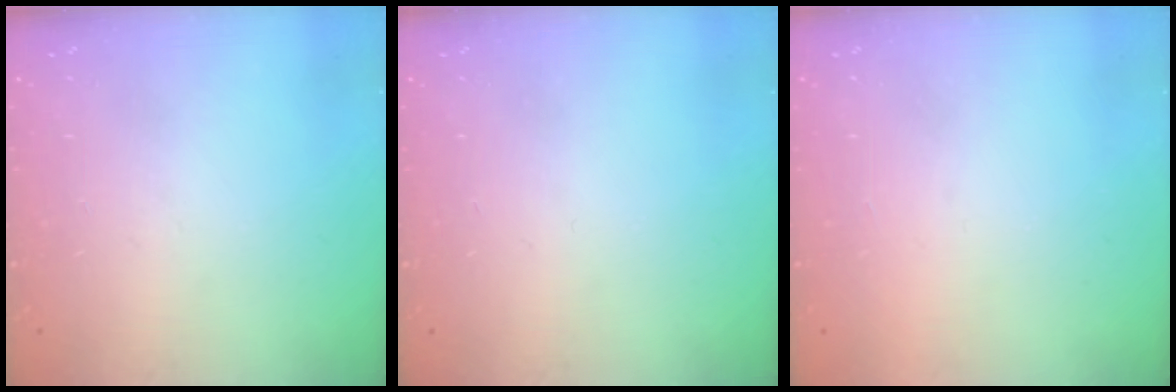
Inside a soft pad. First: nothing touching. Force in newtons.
{"total": 0.0}
{"total": 1.6, "press": 1.6, "slide": 0.1}